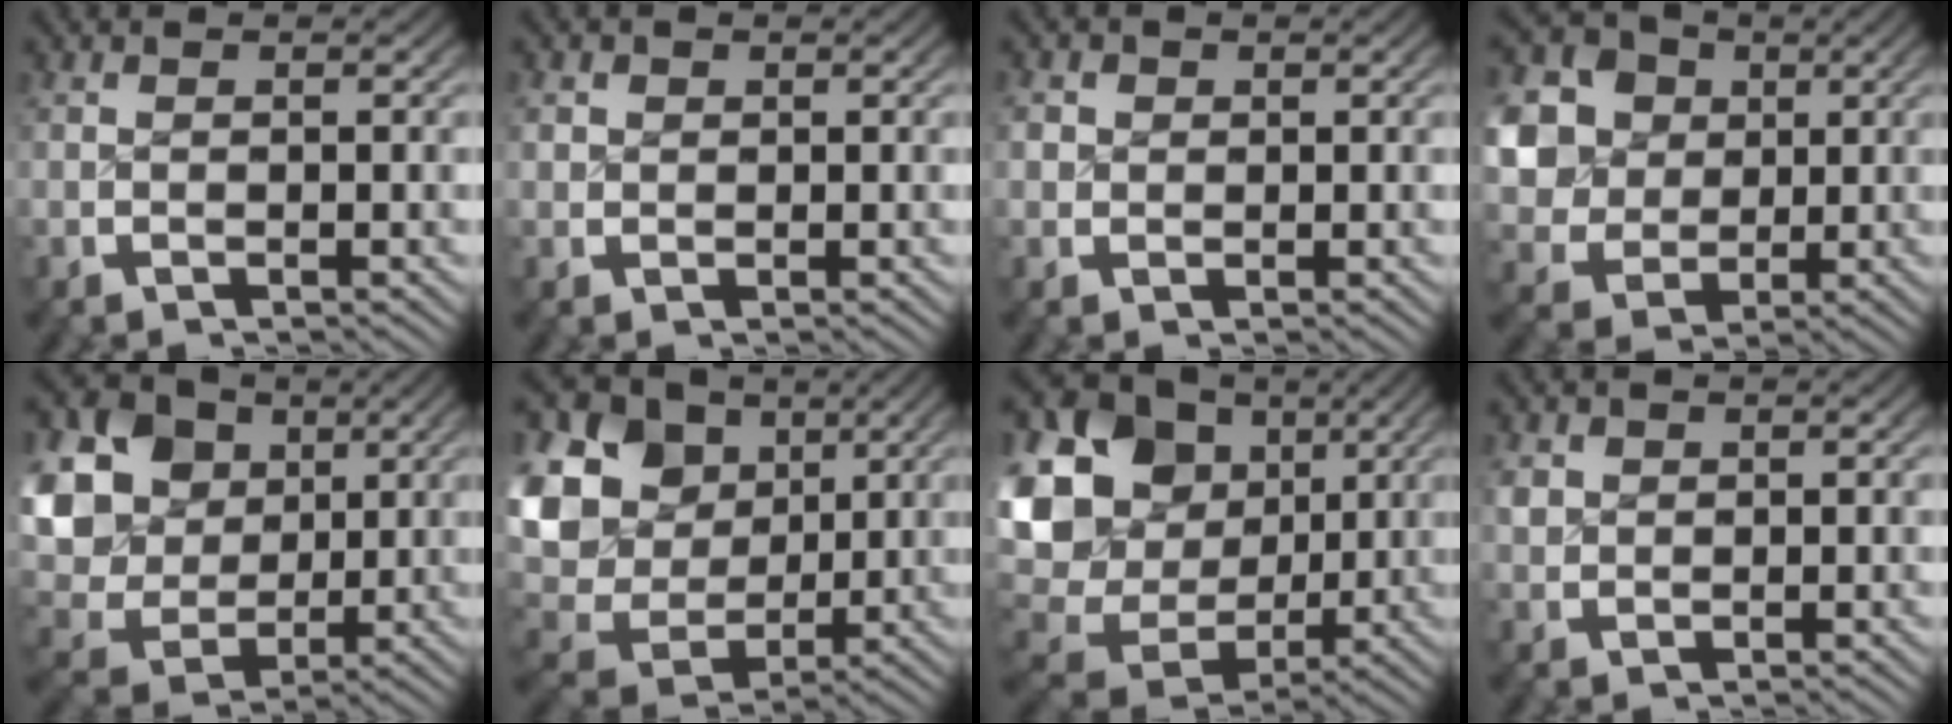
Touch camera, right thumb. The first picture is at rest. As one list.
[{"total": 1.4, "force": [0.5, 1.3, 0.4], "torque": [-0.011, -0.003, 0.011]}, {"total": 2.2, "force": [0.5, 2.0, 0.7], "torque": [-0.020, -0.005, 0.009]}, {"total": 13.9, "force": [1.8, 11.7, 7.2], "torque": [-0.163, -0.026, 0.024]}, {"total": 16.7, "force": [1.1, 14.0, 9.1], "torque": [-0.211, -0.039, 0.020]}, {"total": 16.2, "force": [1.3, 13.1, 9.4], "torque": [-0.224, -0.042, 0.030]}, {"total": 17.5, "force": [1.0, 13.6, 11.0], "torque": [-0.243, -0.048, 0.035]}, {"total": 1.8, "force": [0.6, 1.5, 0.8], "torque": [-0.021, -0.003, 0.017]}]